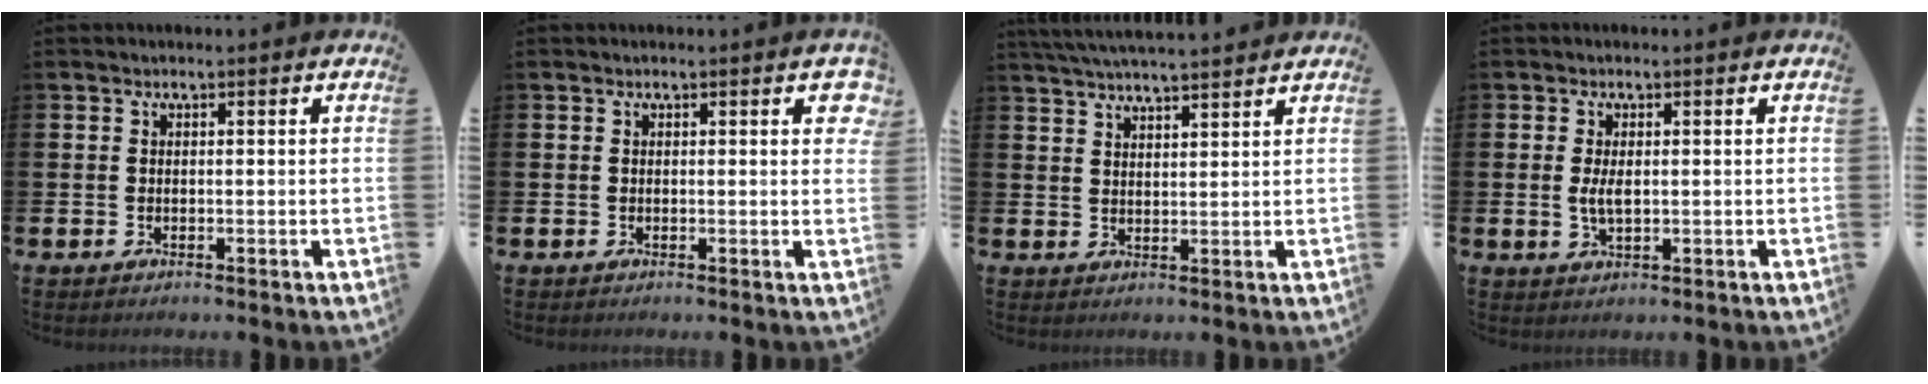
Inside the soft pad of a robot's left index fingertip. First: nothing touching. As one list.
[{"total": 1.7, "force": [0.6, 0.6, 1.5], "torque": [-0.019, 0.002, 0.006]}, {"total": 4.4, "force": [4.3, -0.1, 0.7], "torque": [-0.020, -0.017, 0.078]}, {"total": 2.6, "force": [0.3, 1.1, 2.3], "torque": [-0.042, 0.002, 0.003]}]